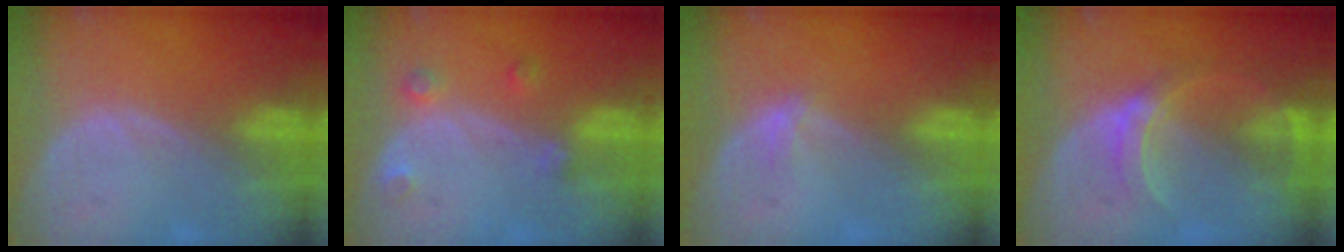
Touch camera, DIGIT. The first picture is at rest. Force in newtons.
{"total": 2.8, "press": 2.7, "slide": 0.7}
{"total": 1.3, "press": 0.9, "slide": 0.9}
{"total": 6.3, "press": 5.6, "slide": 2.8}